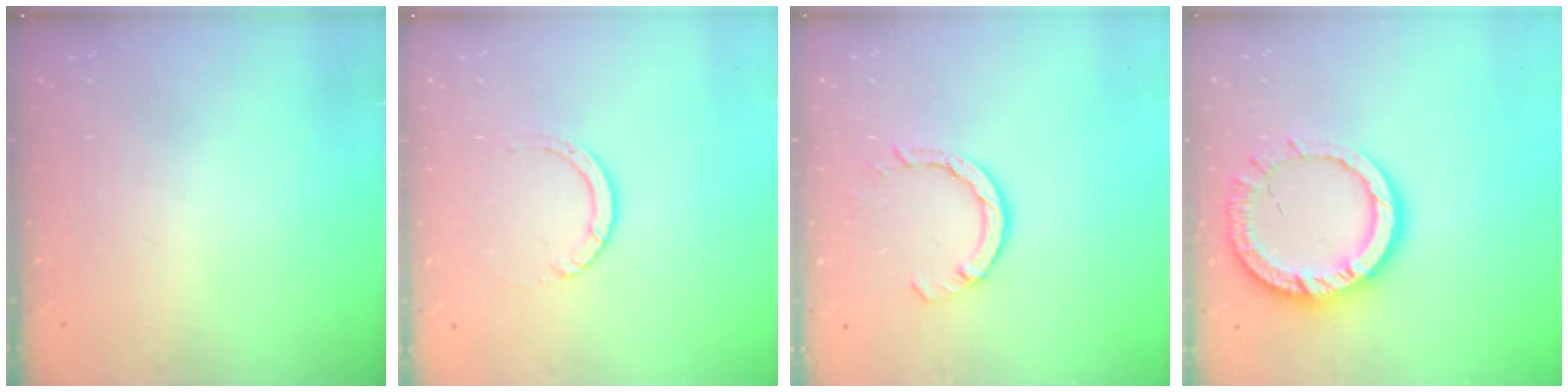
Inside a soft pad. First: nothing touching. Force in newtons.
{"total": 3.5, "press": 3.5, "slide": 0.1}
{"total": 5.5, "press": 5.5, "slide": 0.6}
{"total": 11.9, "press": 11.8, "slide": 1.9}